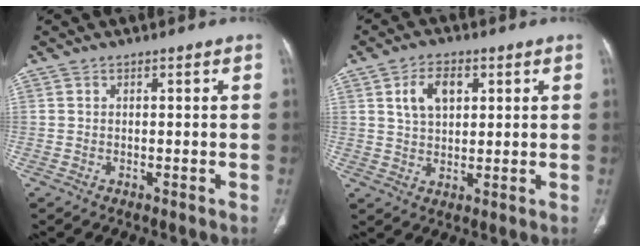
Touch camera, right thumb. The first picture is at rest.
{"total": 7.1, "force": [2.5, 4.4, 5.0], "torque": [-0.075, -0.003, 0.047]}